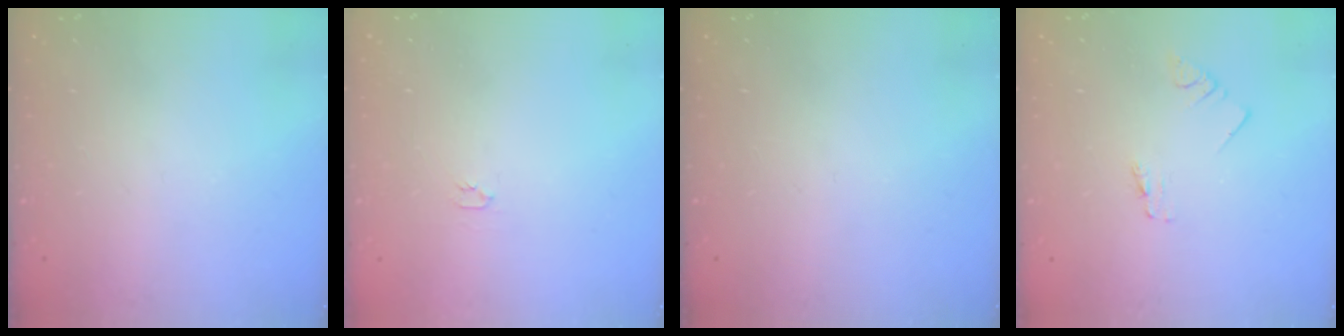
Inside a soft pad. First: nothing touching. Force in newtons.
{"total": 2.0, "press": 2.0, "slide": 0.3}
{"total": 0.0}
{"total": 0.0}